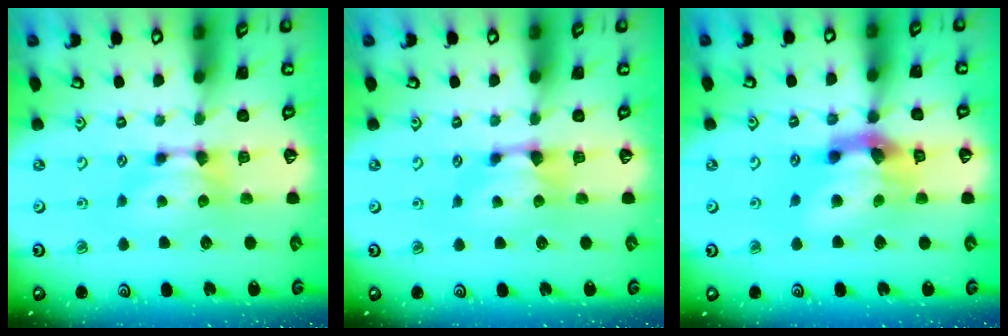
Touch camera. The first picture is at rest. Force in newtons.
{"total": 0.9, "press": 0.6, "slide": 0.7}
{"total": 7.2, "press": 6.7, "slide": 2.8}